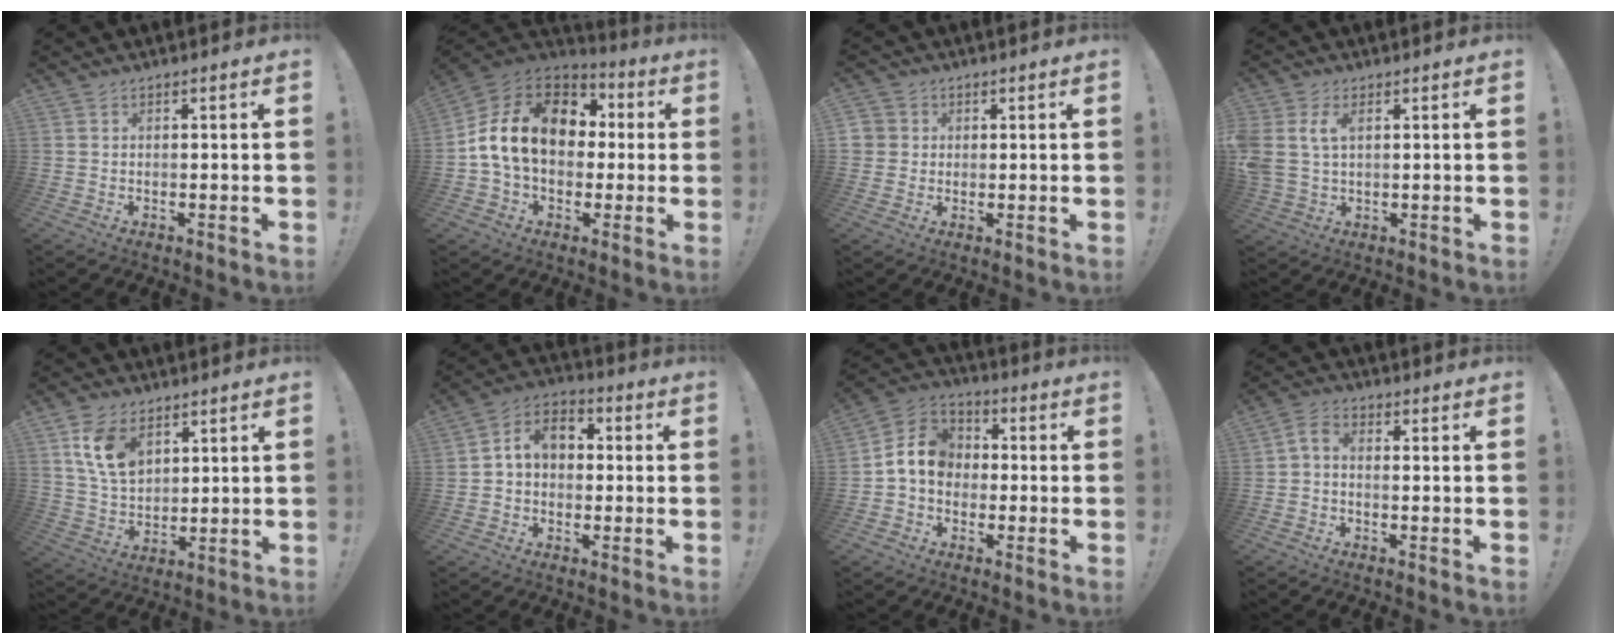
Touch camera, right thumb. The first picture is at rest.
{"total": 18.7, "force": [3.0, 13.6, 12.6], "torque": [-0.201, 0.013, 0.063]}
{"total": 3.5, "force": [0.7, 3.4, 0.3], "torque": [-0.004, 0.000, 0.013]}
{"total": 6.4, "force": [2.2, 3.9, 4.5], "torque": [-0.095, -0.004, 0.039]}
{"total": 11.3, "force": [5.5, 7.1, 6.9], "torque": [-0.121, -0.014, 0.105]}
{"total": 8.2, "force": [1.0, 6.2, 5.3], "torque": [-0.085, 0.017, 0.023]}
{"total": 9.8, "force": [-0.3, 8.3, 5.3], "torque": [-0.093, 0.018, 0.004]}
{"total": 3.0, "force": [-0.8, 1.4, 2.5], "torque": [-0.048, 0.002, -0.014]}